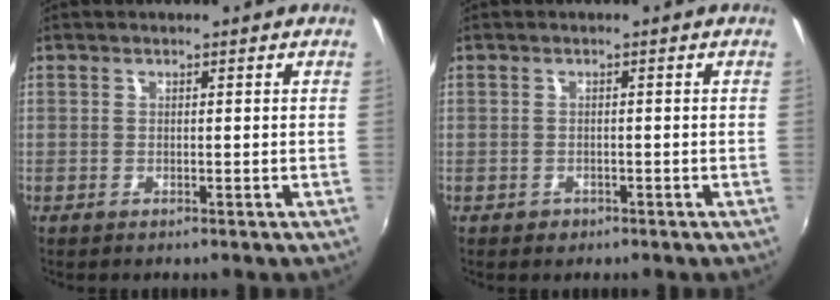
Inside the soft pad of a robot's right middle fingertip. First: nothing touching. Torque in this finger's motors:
{"motor_torque": [0.21, -0.13, -0.01, -0.01]}